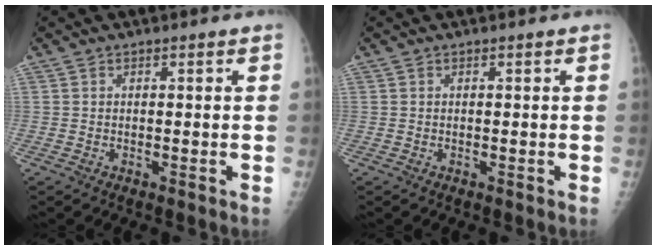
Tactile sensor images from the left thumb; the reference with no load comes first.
{"total": 0.0}